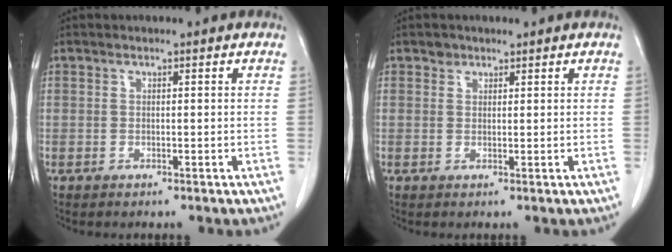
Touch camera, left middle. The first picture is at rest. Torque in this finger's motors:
{"motor_torque": [-0.14, 0.16, -0.12, 0.00]}